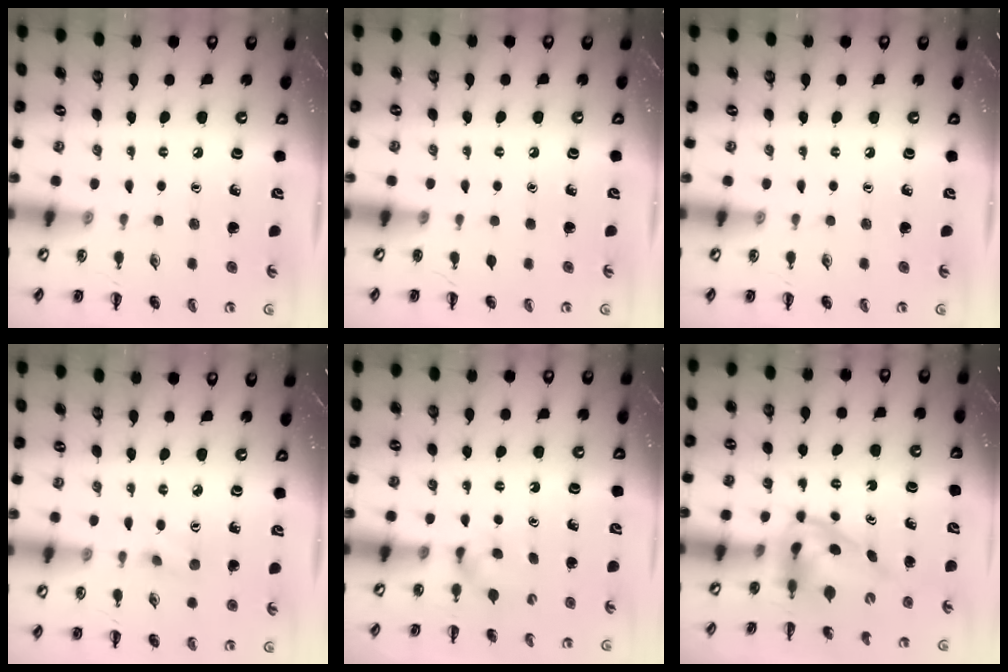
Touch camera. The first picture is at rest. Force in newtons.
{"total": 0.0}
{"total": 0.0}
{"total": 2.8, "press": 2.7, "slide": 0.9}
{"total": 3.0, "press": 2.8, "slide": 0.9}
{"total": 3.9, "press": 3.8, "slide": 0.8}